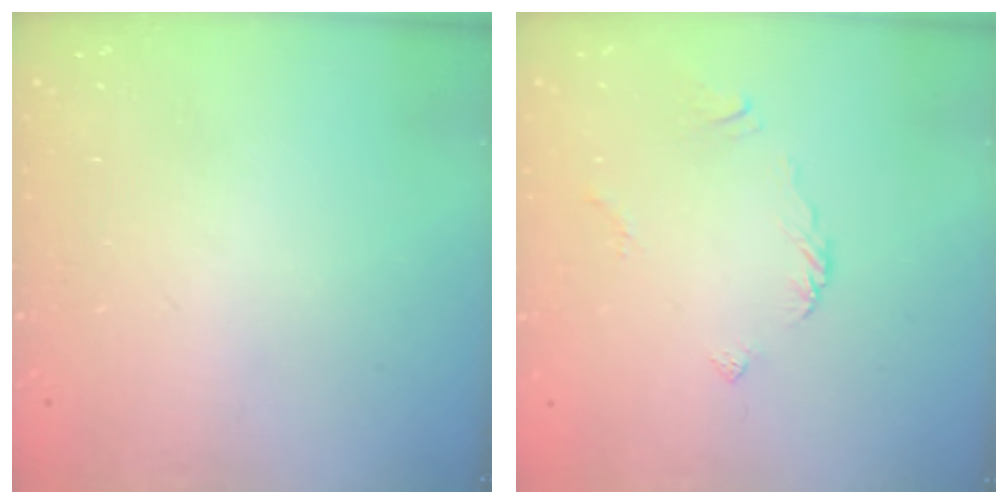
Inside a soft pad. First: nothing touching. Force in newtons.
{"total": 3.2, "press": 3.2, "slide": 0.3}